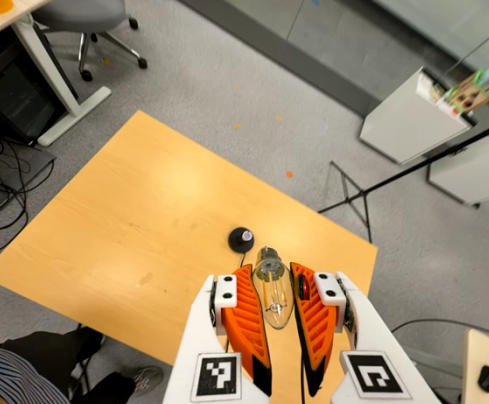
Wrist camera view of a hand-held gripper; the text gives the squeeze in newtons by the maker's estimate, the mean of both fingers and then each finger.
{"total": 21.0, "left": 25.5, "right": 16.5}